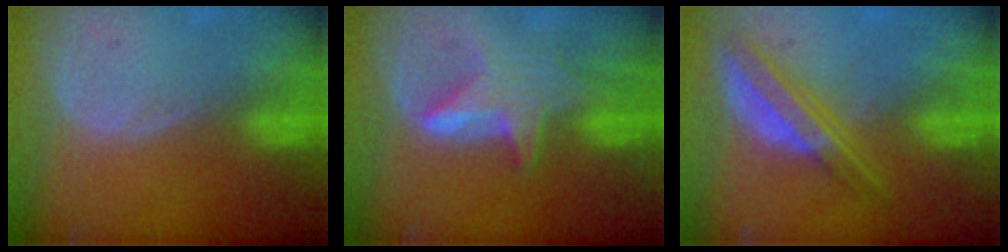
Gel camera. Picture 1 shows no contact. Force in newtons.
{"total": 6.0, "press": 5.9, "slide": 1.1}
{"total": 6.7, "press": 5.6, "slide": 3.7}